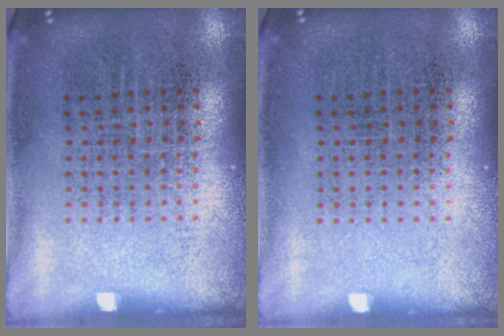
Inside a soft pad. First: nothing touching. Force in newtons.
{"total": 0.0}